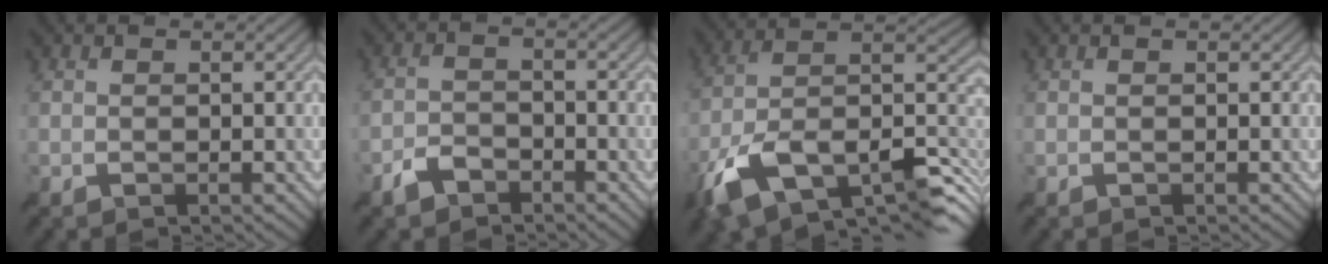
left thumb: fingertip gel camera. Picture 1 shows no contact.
{"total": 2.8, "force": [-2.2, 1.5, 0.9], "torque": [-0.020, -0.002, -0.052]}
{"total": 16.7, "force": [-8.0, 8.4, 12.1], "torque": [-0.259, -0.025, -0.129]}
{"total": 0.0}